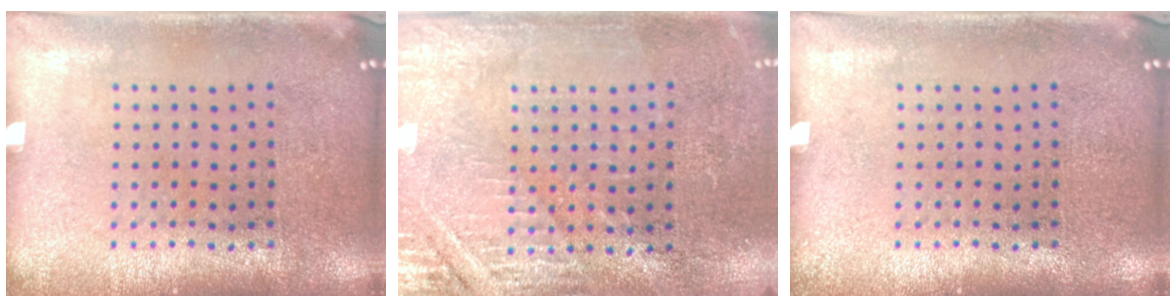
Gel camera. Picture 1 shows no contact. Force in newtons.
{"total": 2.9, "press": 2.8, "slide": 0.5}
{"total": 0.0}